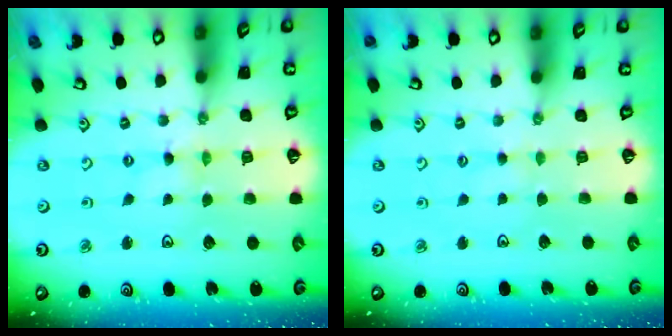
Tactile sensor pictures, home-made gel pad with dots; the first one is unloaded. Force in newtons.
{"total": 1.2, "press": 1.1, "slide": 0.3}